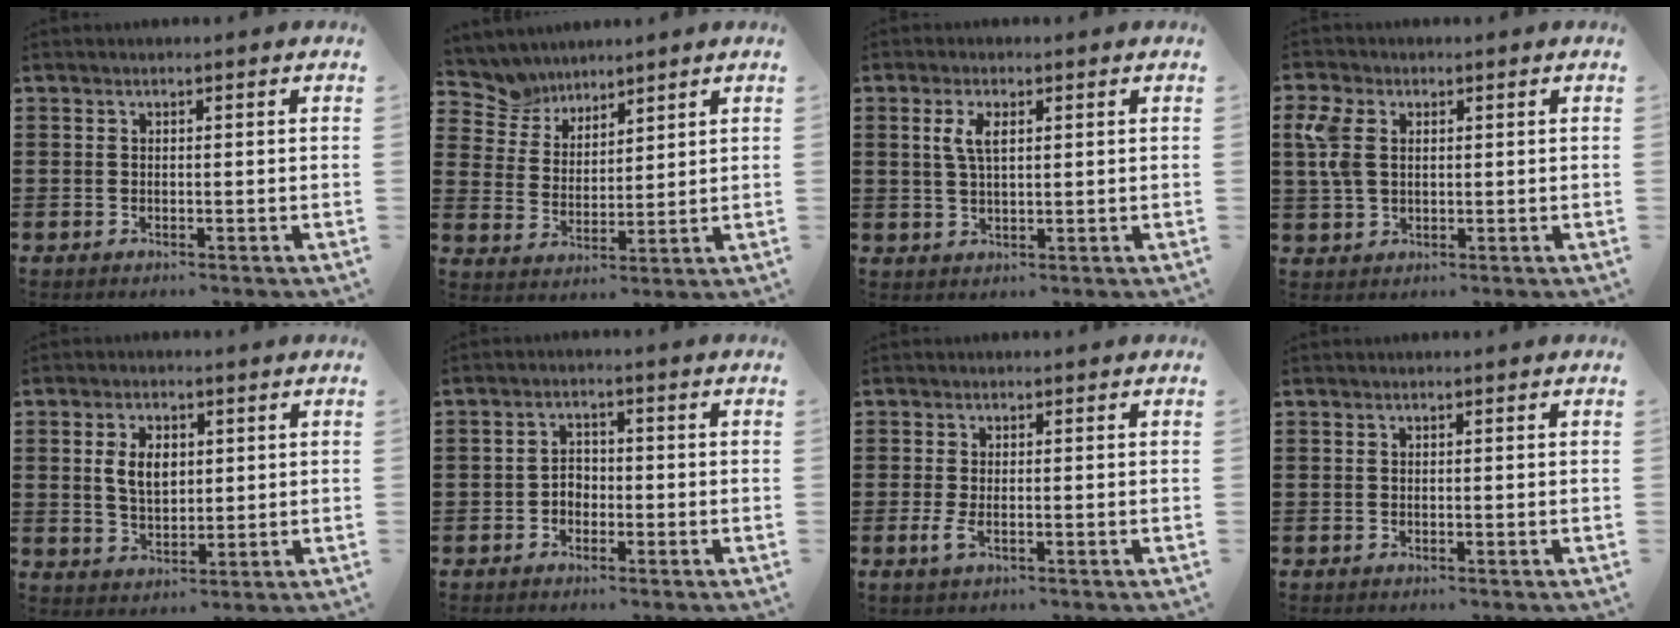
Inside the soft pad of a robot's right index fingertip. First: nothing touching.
{"total": 5.7, "force": [5.0, 2.7, -0.1], "torque": [-0.032, -0.017, 0.094]}
{"total": 3.7, "force": [1.1, 1.6, 3.2], "torque": [-0.068, 0.009, 0.018]}
{"total": 5.1, "force": [1.7, 3.3, 3.5], "torque": [-0.101, 0.004, 0.023]}
{"total": 5.1, "force": [1.0, 3.1, 3.9], "torque": [-0.075, 0.003, 0.010]}
{"total": 2.1, "force": [-1.1, 1.5, 0.9], "torque": [-0.022, 0.005, -0.024]}
{"total": 1.9, "force": [-0.5, 0.5, 1.7], "torque": [-0.045, -0.008, -0.012]}
{"total": 0.0}